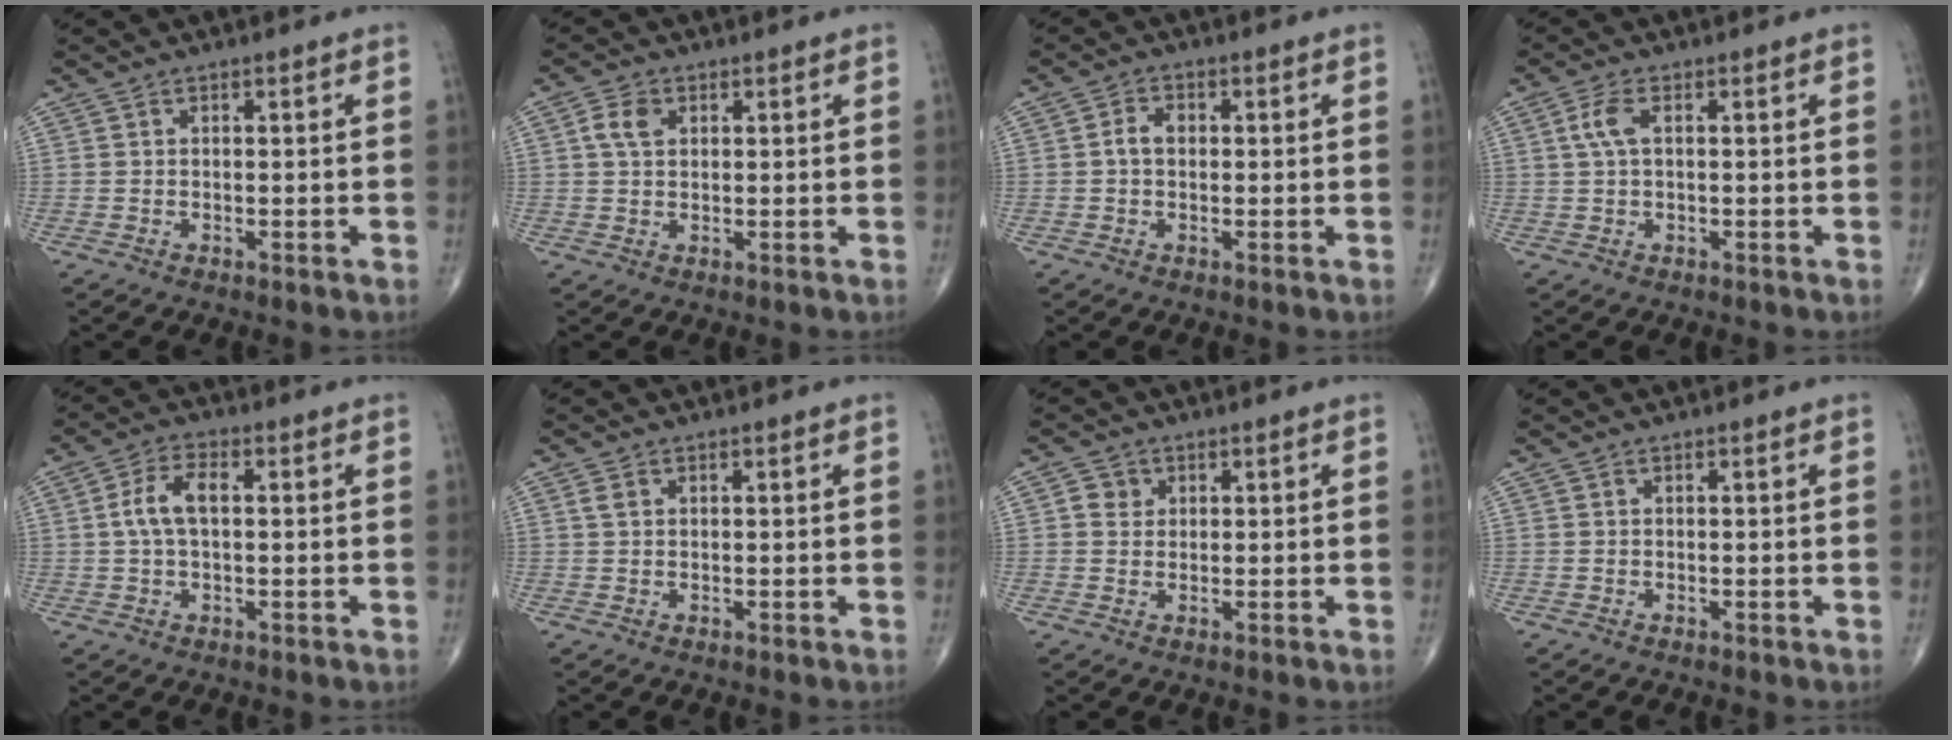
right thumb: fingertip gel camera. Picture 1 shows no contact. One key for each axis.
{"total": 3.9, "fx": 1.2, "fy": 2.7, "fz": 2.6, "tx": -0.050, "ty": 0.003, "tz": 0.021}
{"total": 2.9, "fx": 0.1, "fy": 2.0, "fz": 2.1, "tx": -0.038, "ty": 0.011, "tz": -0.003}
{"total": 3.6, "fx": 0.8, "fy": 1.6, "fz": 3.1, "tx": -0.080, "ty": 0.011, "tz": 0.015}
{"total": 6.2, "fx": 0.7, "fy": 3.1, "fz": 5.3, "tx": -0.111, "ty": 0.015, "tz": 0.009}
{"total": 1.4, "fx": 0.5, "fy": 1.0, "fz": 0.9, "tx": -0.019, "ty": 0.004, "tz": 0.012}
{"total": 2.7, "fx": 0.8, "fy": 2.4, "fz": 0.8, "tx": -0.002, "ty": -0.001, "tz": 0.009}
{"total": 0.0}